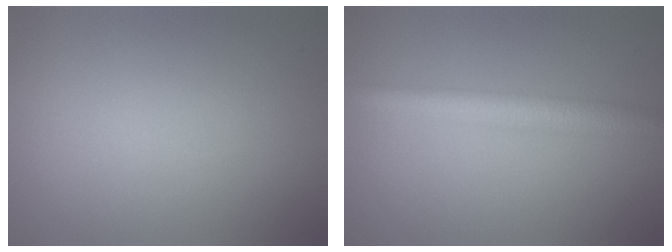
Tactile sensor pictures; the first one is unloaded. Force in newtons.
{"total": 4.0, "press": 4.0, "slide": 0.1}